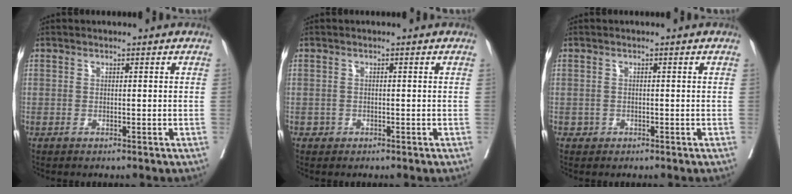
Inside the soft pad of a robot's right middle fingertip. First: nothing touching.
{"total": 0.7, "force": [-0.3, 0.6, 0.0], "torque": [-0.002, 0.004, -0.005]}
{"total": 0.6, "force": [-0.2, 0.6, 0.0], "torque": [-0.002, 0.004, -0.003]}